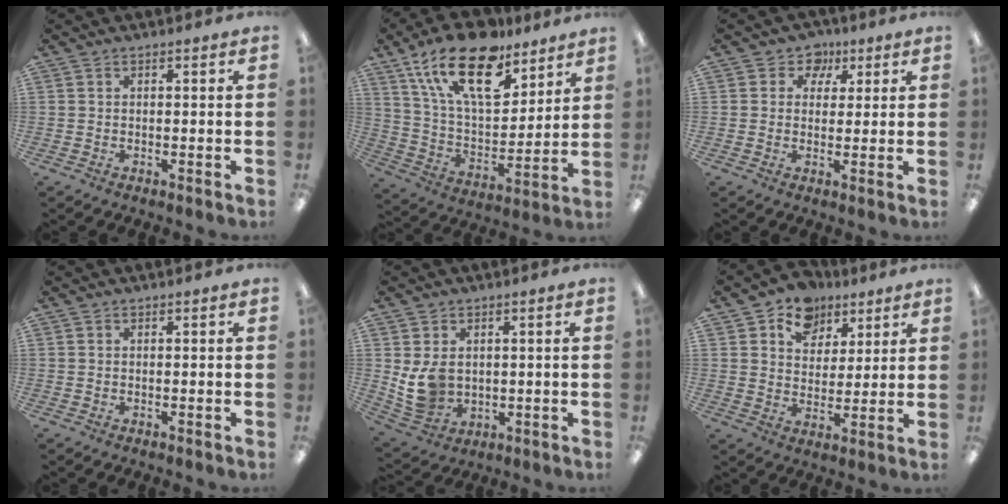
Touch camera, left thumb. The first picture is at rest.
{"total": 21.6, "force": [14.1, 9.8, 13.2], "torque": [-0.244, -0.072, 0.248]}
{"total": 5.0, "force": [2.4, 4.2, 1.3], "torque": [-0.019, -0.008, 0.039]}
{"total": 0.0}
{"total": 8.4, "force": [1.4, 6.7, 4.8], "torque": [-0.113, -0.001, 0.028]}
{"total": 10.4, "force": [6.6, 7.5, 2.8], "torque": [-0.044, -0.040, 0.121]}